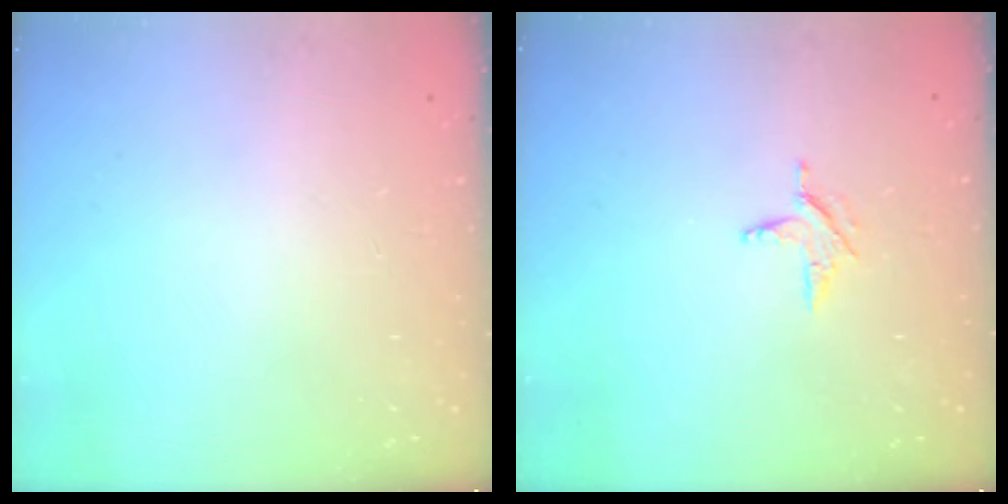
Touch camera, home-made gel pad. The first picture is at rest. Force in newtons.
{"total": 4.1, "press": 4.1, "slide": 0.4}